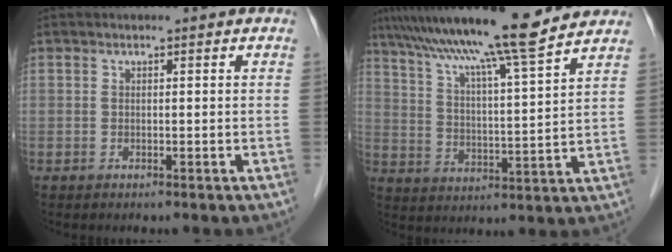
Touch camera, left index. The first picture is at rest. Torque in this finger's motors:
{"motor_torque": [1.07, -1.07, 1.05, 0.21]}